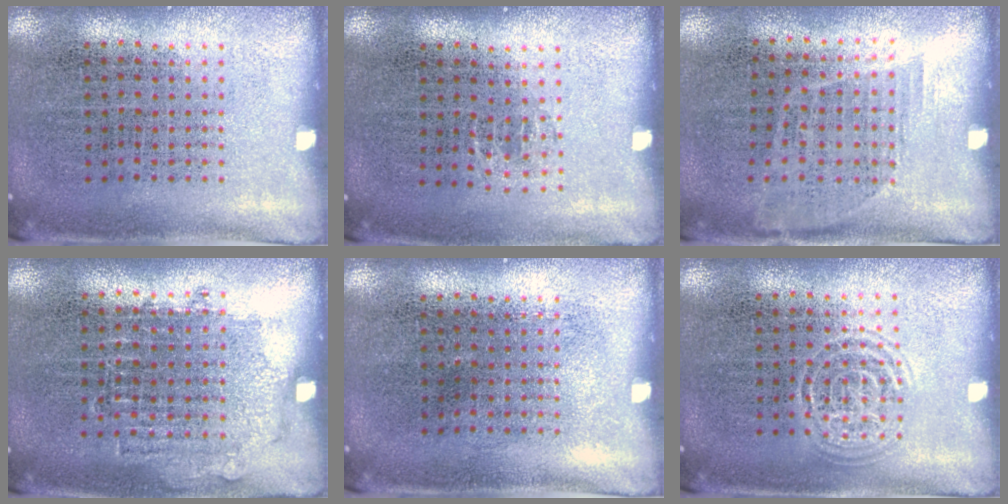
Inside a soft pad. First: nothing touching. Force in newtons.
{"total": 0.7, "press": 0.4, "slide": 0.6}
{"total": 1.1, "press": 0.8, "slide": 0.7}
{"total": 0.9, "press": 0.8, "slide": 0.4}
{"total": 0.0}
{"total": 1.5, "press": 1.4, "slide": 0.1}